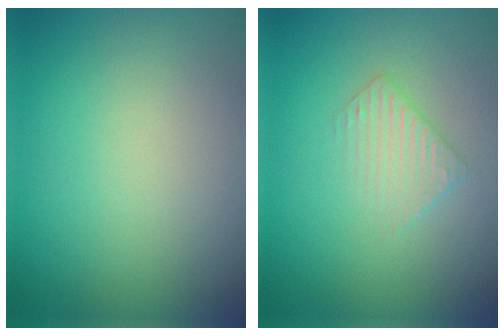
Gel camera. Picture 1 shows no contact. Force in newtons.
{"total": 1.9, "press": 1.9, "slide": 0.5}